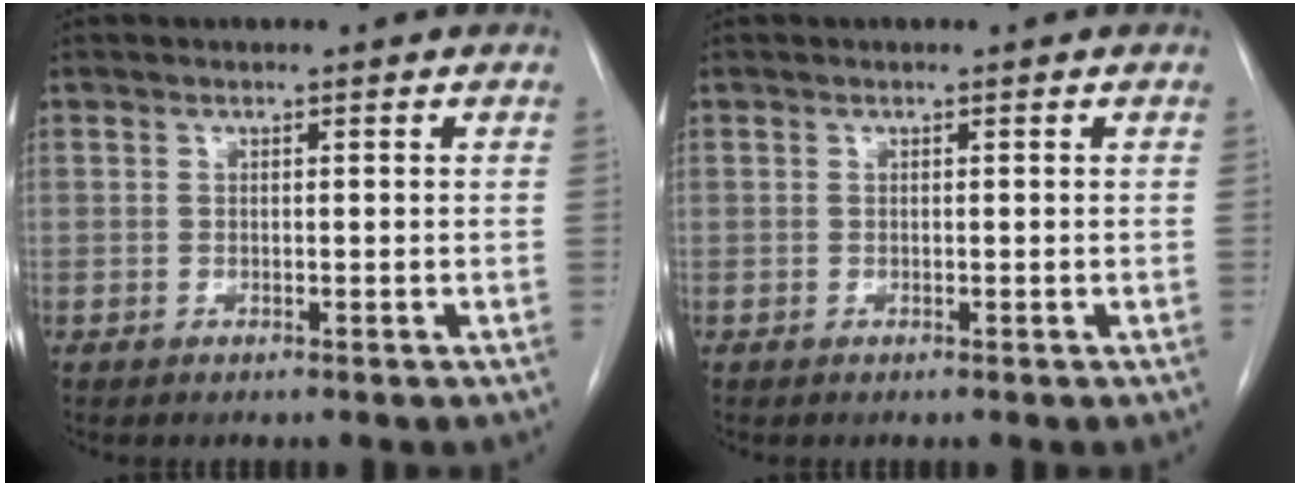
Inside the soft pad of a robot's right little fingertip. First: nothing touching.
{"total": 0.0}